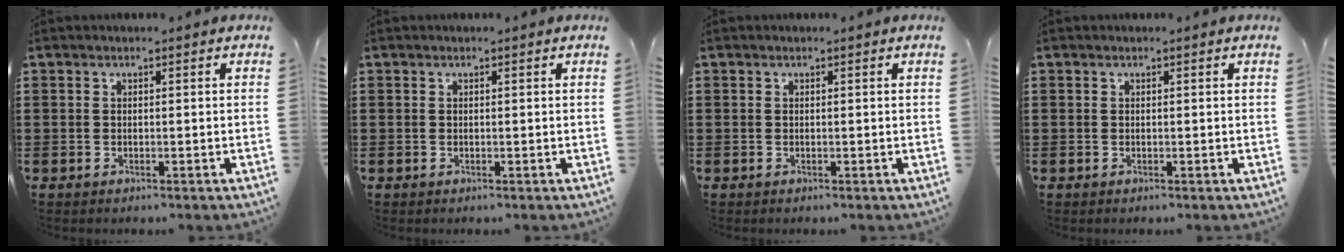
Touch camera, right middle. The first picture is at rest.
{"total": 0.0}
{"total": 0.0}
{"total": 0.0}